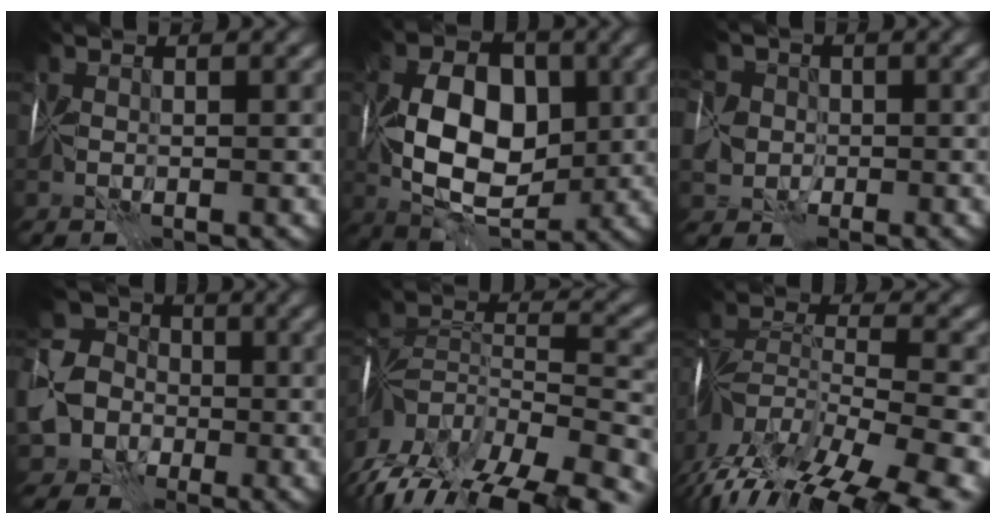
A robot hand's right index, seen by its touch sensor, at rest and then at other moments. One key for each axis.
{"total": 9.7, "fx": 0.2, "fy": 6.3, "fz": 7.3, "tx": -0.126, "ty": 0.011, "tz": -0.001}
{"total": 7.1, "fx": -1.7, "fy": 6.5, "fz": 2.4, "tx": -0.045, "ty": 0.012, "tz": -0.068}
{"total": 8.1, "fx": -2.2, "fy": 7.1, "fz": 3.4, "tx": -0.074, "ty": -0.009, "tz": -0.049}
{"total": 16.3, "fx": -11.3, "fy": 6.9, "fz": 9.4, "tx": -0.154, "ty": 0.002, "tz": -0.153}
{"total": 16.4, "fx": -11.3, "fy": 6.5, "fz": 10.0, "tx": -0.170, "ty": -0.016, "tz": -0.153}